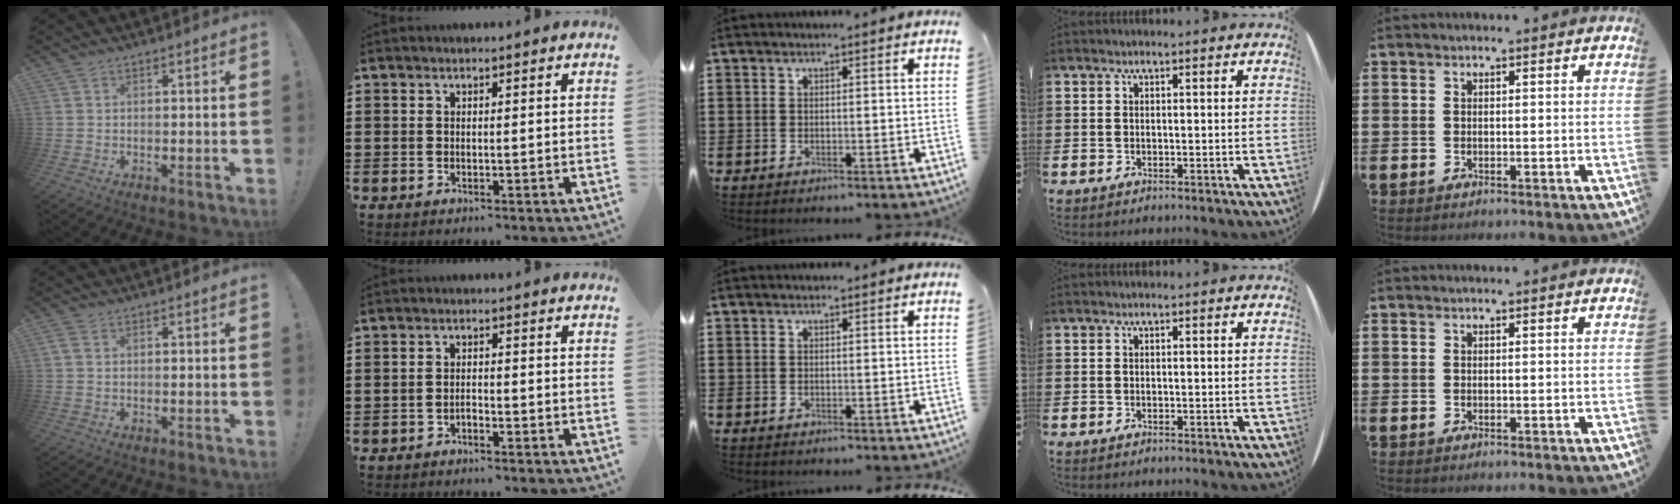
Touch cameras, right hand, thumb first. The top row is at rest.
{"thumb": {"total": 1.3, "force": [0.4, 0.7, 1.0], "torque": [-0.026, 0.005, 0.009]}, "index": {"total": 1.1, "force": [-1.0, 0.3, 0.5], "torque": [-0.014, -0.004, -0.018]}}